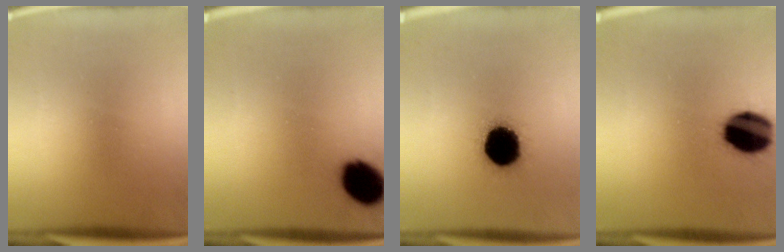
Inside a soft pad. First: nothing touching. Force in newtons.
{"total": 10.8}
{"total": 17.9}
{"total": 15.7}